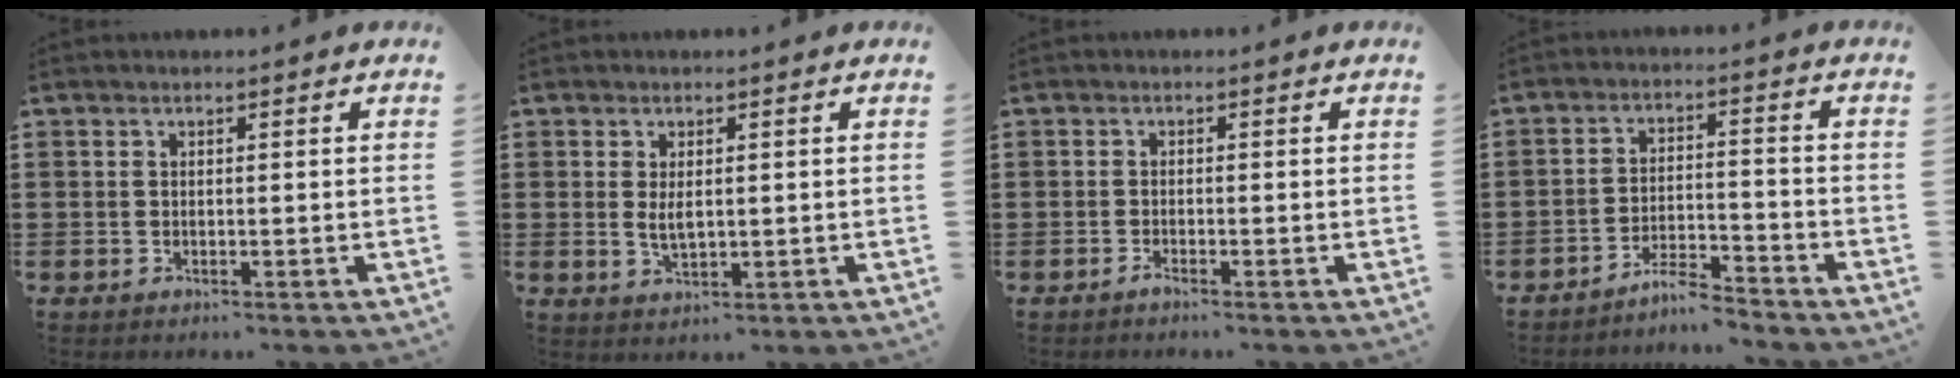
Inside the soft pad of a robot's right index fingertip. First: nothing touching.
{"total": 2.6, "force": [0.4, 1.1, 2.3], "torque": [-0.045, 0.003, 0.007]}
{"total": 0.8, "force": [-0.7, -0.1, 0.4], "torque": [-0.010, -0.006, -0.012]}
{"total": 4.8, "force": [-4.6, 0.2, 1.5], "torque": [-0.036, 0.000, -0.091]}